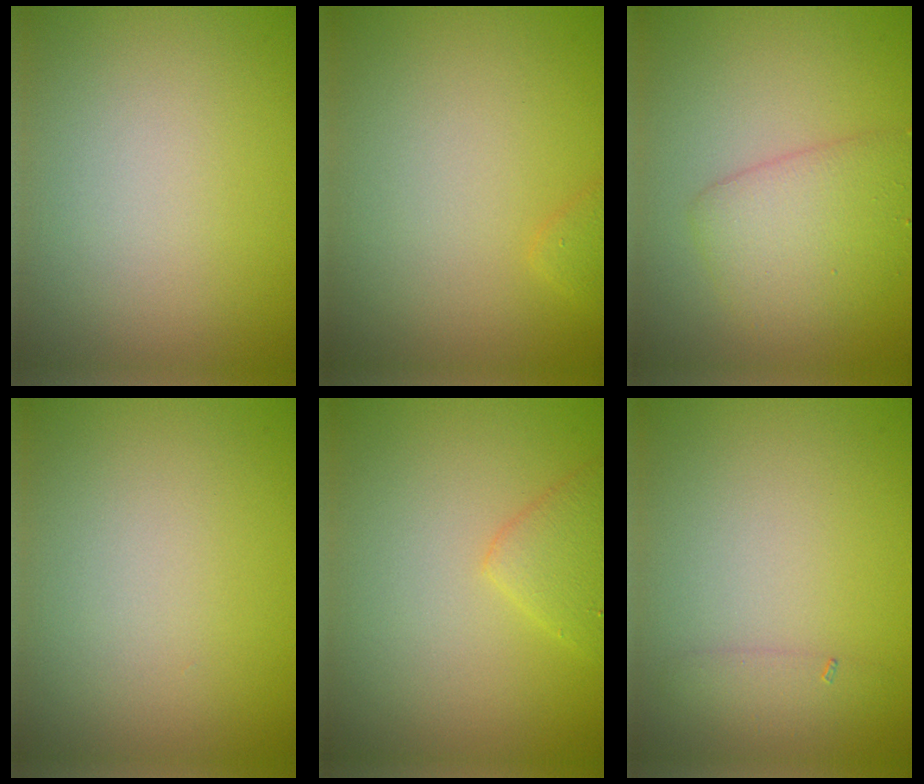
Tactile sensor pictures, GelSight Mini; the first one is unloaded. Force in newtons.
{"total": 1.6, "press": 1.6, "slide": 0.2}
{"total": 3.8, "press": 3.8, "slide": 0.1}
{"total": 0.0}
{"total": 2.2, "press": 2.2, "slide": 0.2}
{"total": 1.3, "press": 1.3, "slide": 0.0}